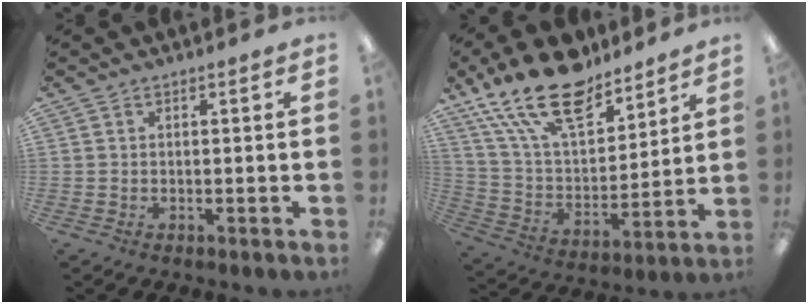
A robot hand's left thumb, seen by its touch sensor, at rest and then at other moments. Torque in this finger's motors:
{"motor_torque": [0.66, 0.56, 1.46, -1.31, 0.44]}